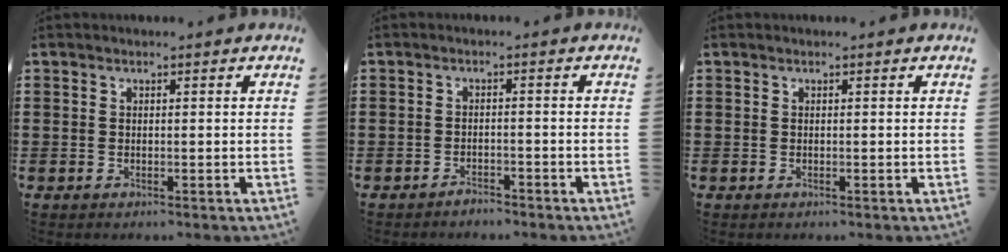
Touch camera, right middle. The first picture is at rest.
{"total": 1.7, "force": [-1.6, 0.3, 0.3], "torque": [-0.010, 0.002, -0.033]}
{"total": 0.0}